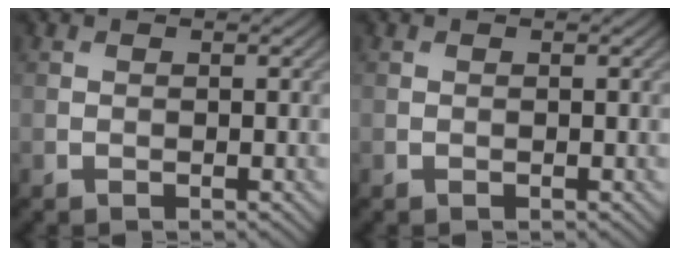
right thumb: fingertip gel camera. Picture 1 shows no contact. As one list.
[{"total": 0.0}]